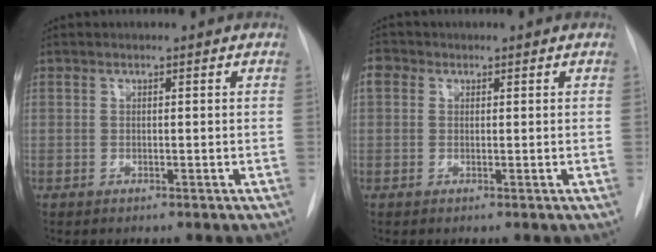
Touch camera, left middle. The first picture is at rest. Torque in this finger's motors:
{"motor_torque": [0.42, -0.32, 0.31, 0.04]}